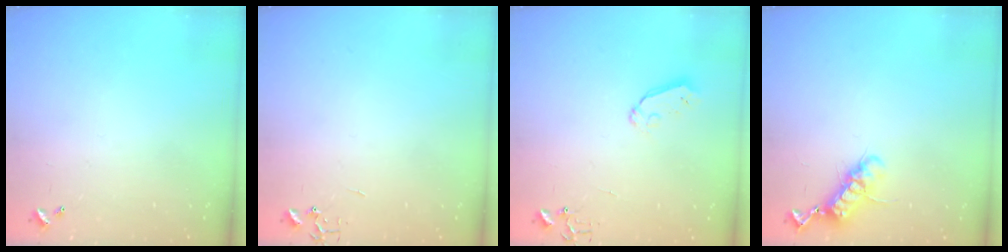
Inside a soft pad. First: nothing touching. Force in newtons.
{"total": 0.0}
{"total": 5.2, "press": 5.1, "slide": 0.5}
{"total": 11.7, "press": 11.6, "slide": 1.2}